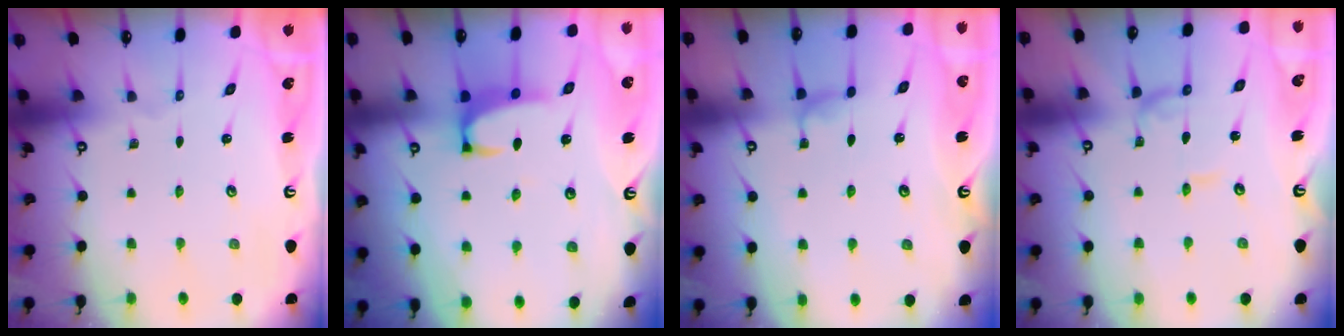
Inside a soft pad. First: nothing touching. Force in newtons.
{"total": 2.7, "press": 2.5, "slide": 1.0}
{"total": 2.2, "press": 2.2, "slide": 0.4}
{"total": 0.6, "press": 0.6, "slide": 0.1}